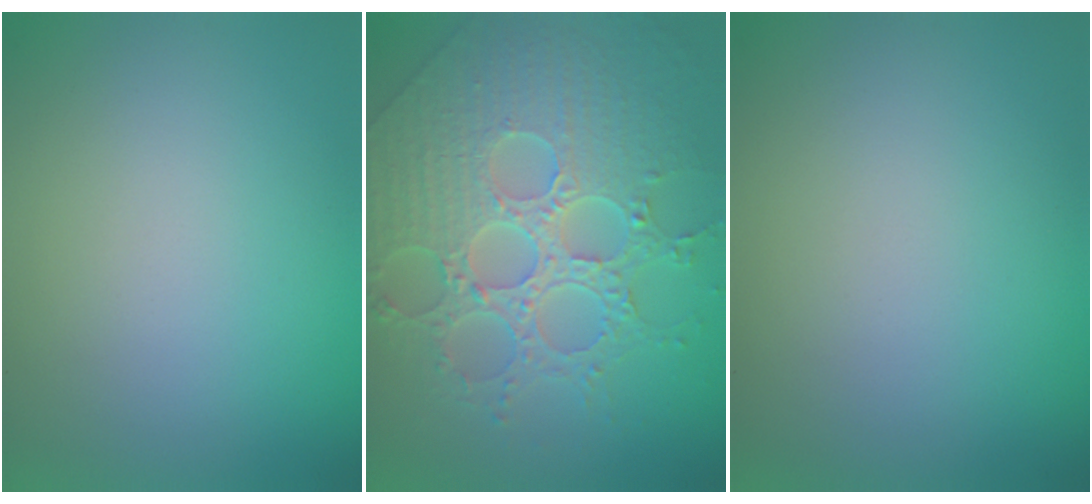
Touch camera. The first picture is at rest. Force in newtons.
{"total": 8.7, "press": 6.3, "slide": 5.9}
{"total": 0.0}